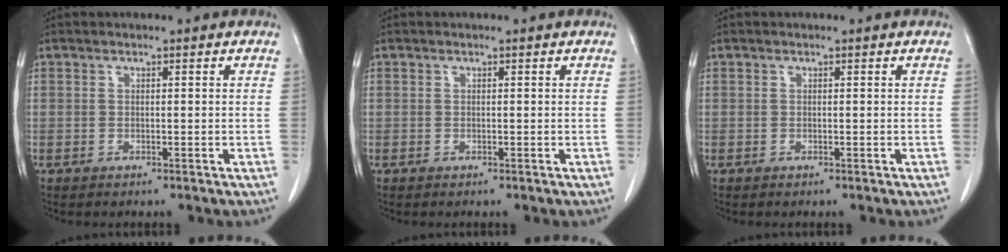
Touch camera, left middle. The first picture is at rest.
{"total": 0.0}
{"total": 0.0}